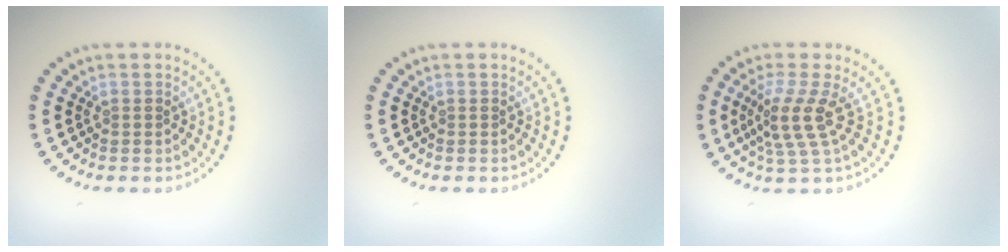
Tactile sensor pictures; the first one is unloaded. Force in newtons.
{"total": 0.0}
{"total": 3.4, "press": 2.6, "slide": 2.2}